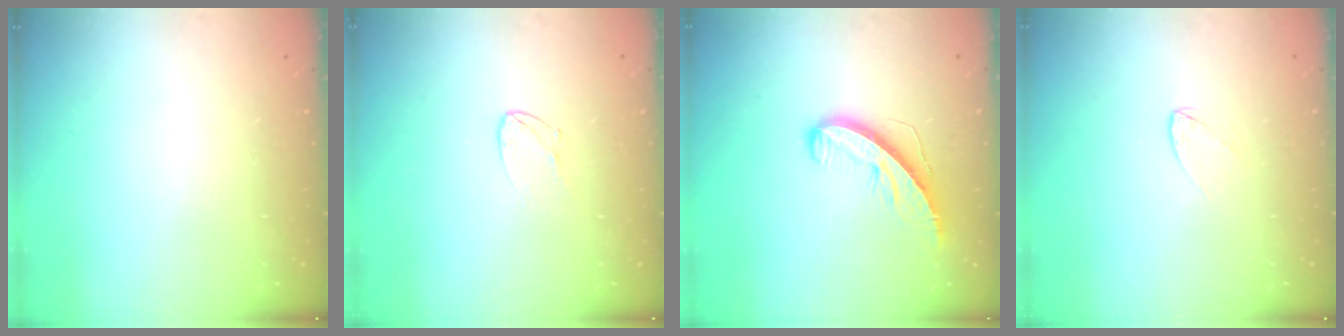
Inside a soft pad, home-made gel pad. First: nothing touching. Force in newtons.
{"total": 5.6, "press": 5.6, "slide": 0.4}
{"total": 8.9, "press": 8.9, "slide": 0.2}
{"total": 2.5, "press": 2.5, "slide": 0.2}